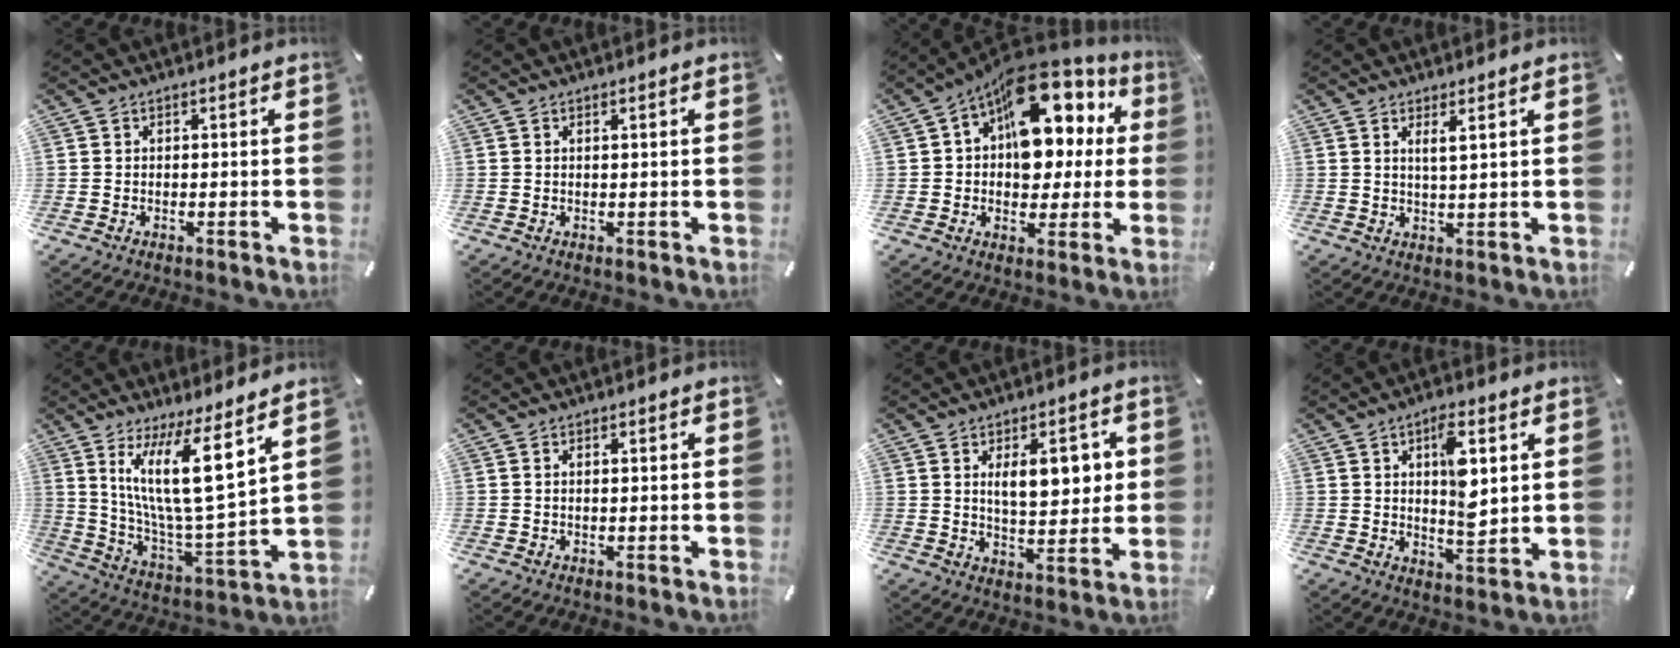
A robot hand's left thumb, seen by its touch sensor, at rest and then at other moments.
{"total": 0.7, "force": [0.3, 0.0, 0.7], "torque": [-0.011, 0.000, 0.004]}
{"total": 17.2, "force": [8.4, 10.3, 11.1], "torque": [-0.169, -0.073, 0.148]}
{"total": 3.1, "force": [1.8, -0.1, 2.5], "torque": [-0.054, -0.003, 0.030]}
{"total": 16.5, "force": [9.4, 2.7, 13.3], "torque": [-0.256, -0.055, 0.149]}
{"total": 0.8, "force": [0.3, 0.2, 0.8], "torque": [-0.014, 0.000, 0.004]}
{"total": 10.5, "force": [3.2, 5.4, 8.4], "torque": [-0.114, -0.010, 0.048]}
{"total": 9.4, "force": [3.2, 3.9, 7.9], "torque": [-0.113, -0.018, 0.047]}